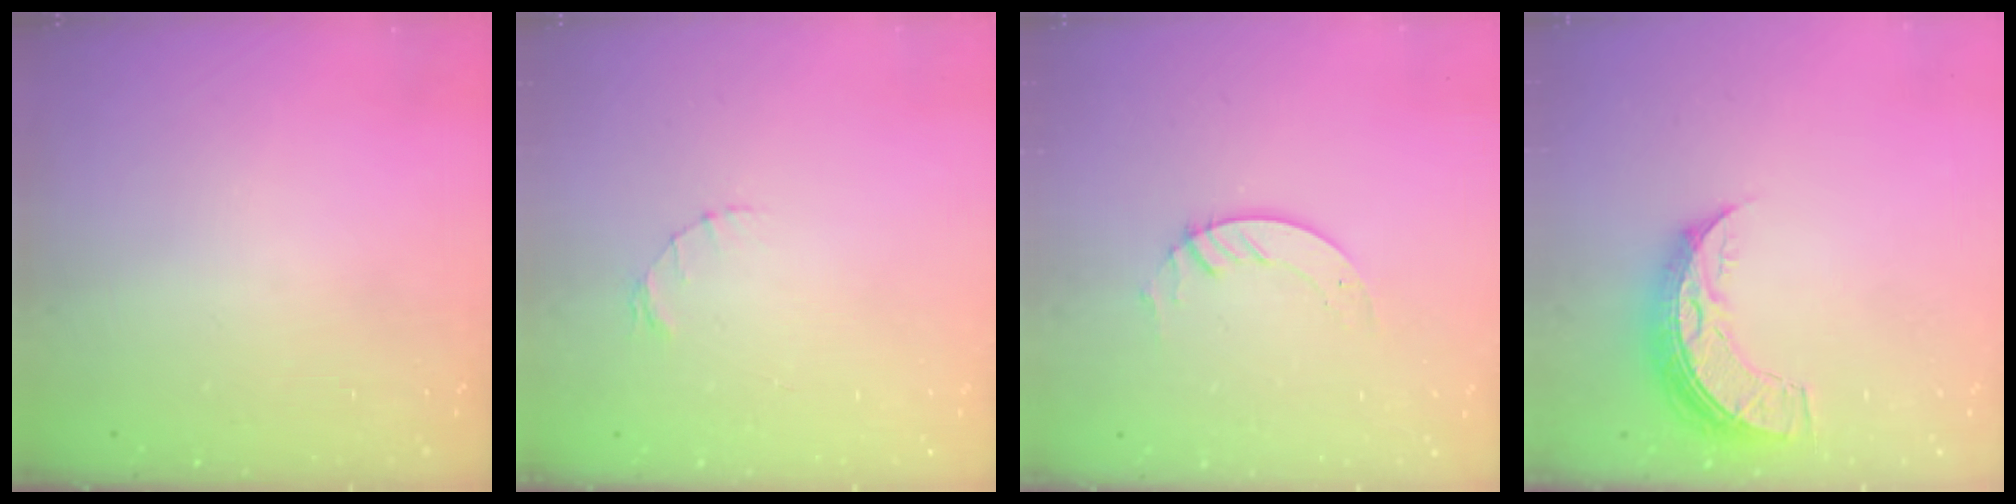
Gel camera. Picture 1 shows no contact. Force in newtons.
{"total": 2.0, "press": 2.0, "slide": 0.4}
{"total": 2.7, "press": 2.7, "slide": 0.2}
{"total": 9.0, "press": 9.0, "slide": 0.8}